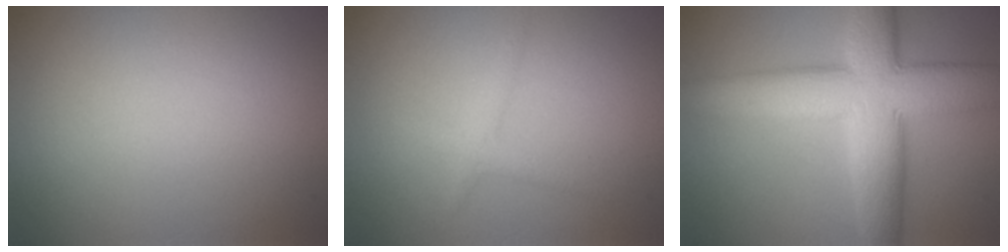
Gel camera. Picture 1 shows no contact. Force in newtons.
{"total": 1.4, "press": 1.4, "slide": 0.0}
{"total": 10.3, "press": 10.3, "slide": 0.3}